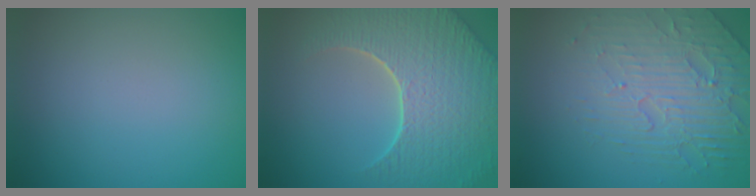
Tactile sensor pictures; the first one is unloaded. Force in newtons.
{"total": 8.7, "press": 6.2, "slide": 6.2}
{"total": 4.3, "press": 4.0, "slide": 1.7}